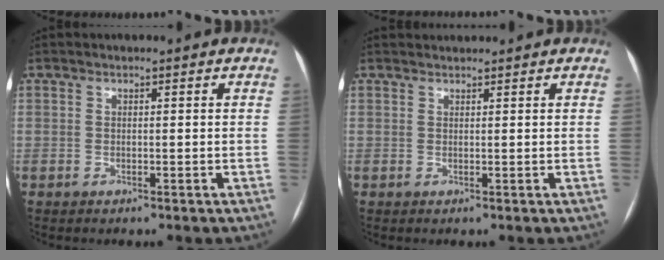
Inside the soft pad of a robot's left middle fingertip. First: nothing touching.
{"total": 1.6, "force": [1.6, 0.0, -0.1], "torque": [-0.003, 0.020, 0.031]}